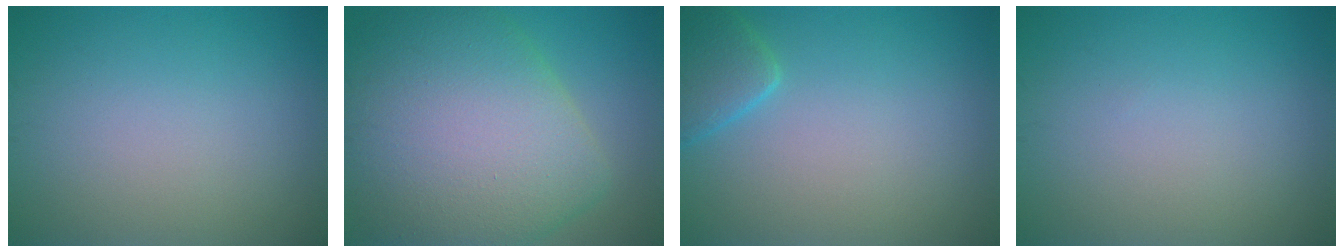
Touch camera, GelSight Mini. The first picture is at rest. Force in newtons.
{"total": 12.2, "press": 12.2, "slide": 0.7}
{"total": 2.4, "press": 2.4, "slide": 0.3}
{"total": 0.0}